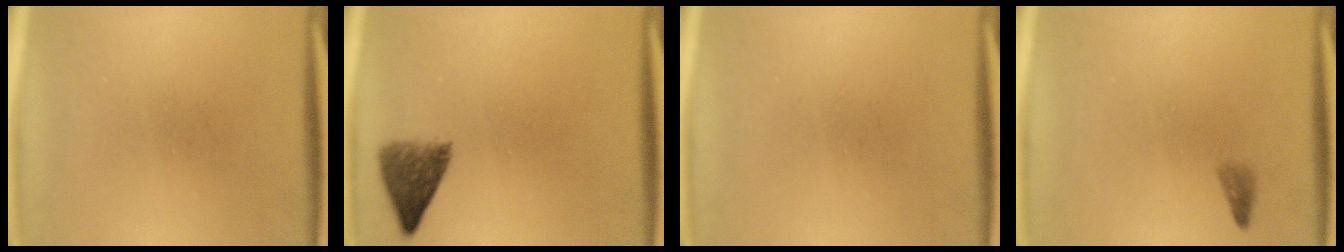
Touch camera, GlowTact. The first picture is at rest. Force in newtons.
{"total": 4.5}
{"total": 0.0}
{"total": 0.9}